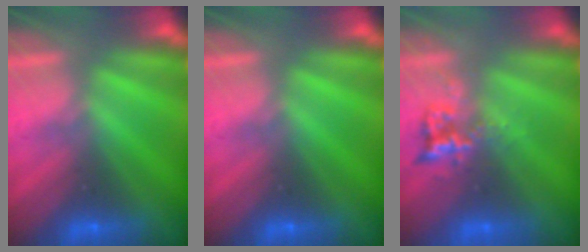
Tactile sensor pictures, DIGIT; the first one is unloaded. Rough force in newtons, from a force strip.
{"total": 0.0}
{"total": 2.4}